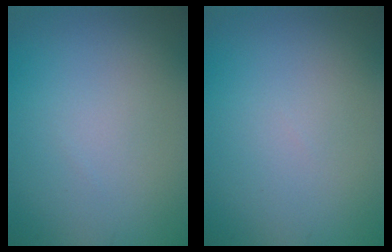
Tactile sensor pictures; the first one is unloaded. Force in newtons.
{"total": 0.0}